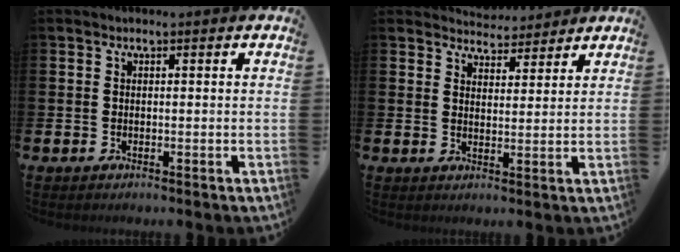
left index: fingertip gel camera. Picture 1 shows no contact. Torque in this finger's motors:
{"motor_torque": [0.95, -1.19, 0.02, 0.00]}